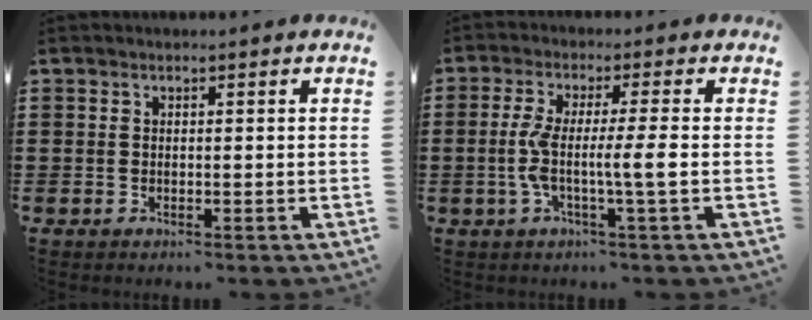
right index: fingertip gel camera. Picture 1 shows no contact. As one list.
[{"total": 7.1, "force": [-1.2, 0.1, 7.0], "torque": [-0.154, -0.015, -0.036]}]